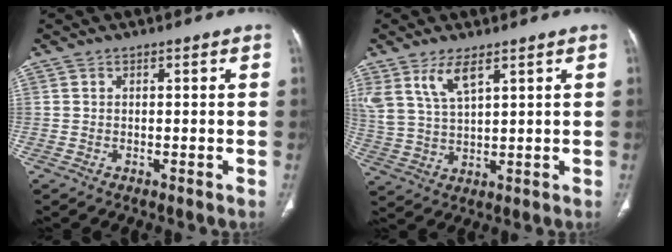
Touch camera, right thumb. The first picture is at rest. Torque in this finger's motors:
{"motor_torque": [-0.02, 0.02, 0.90, 0.69, 0.02]}